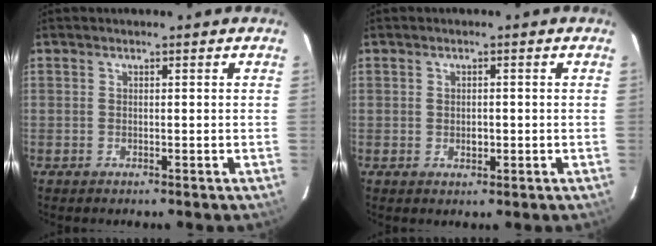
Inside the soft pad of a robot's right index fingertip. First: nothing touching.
{"total": 1.6, "force": [-0.2, 1.4, 0.8], "torque": [-0.011, 0.000, -0.002]}